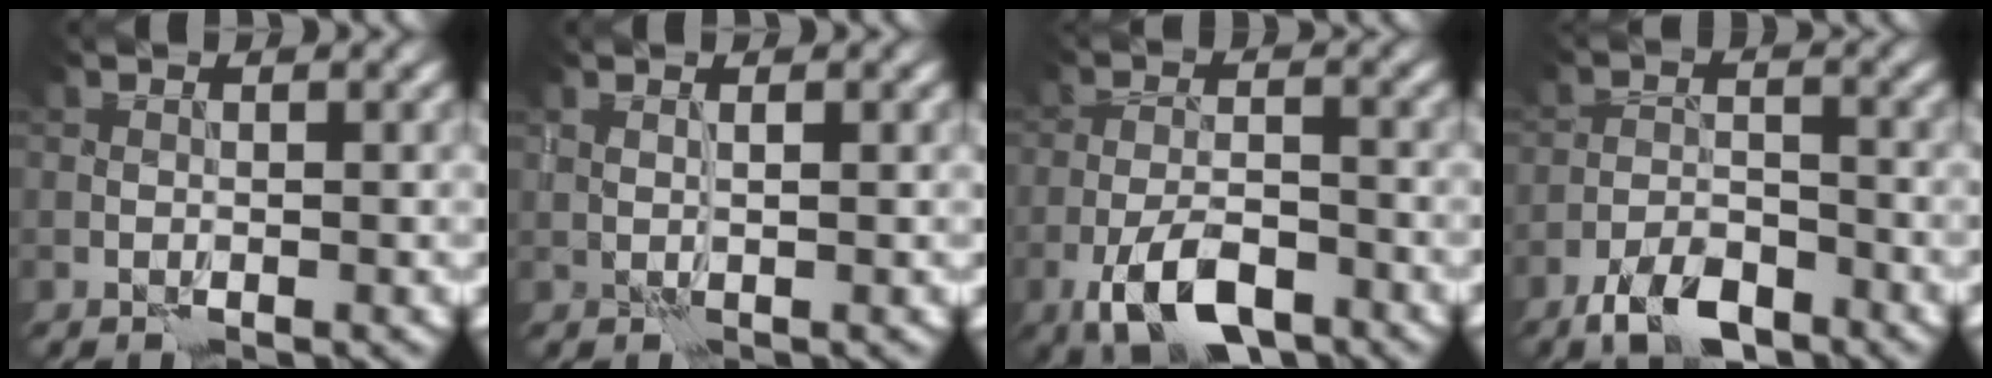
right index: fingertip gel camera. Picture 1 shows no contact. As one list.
[{"total": 0.9, "force": [0.7, -0.1, 0.5], "torque": [-0.010, -0.006, 0.015]}, {"total": 6.6, "force": [-3.9, 2.5, 4.6], "torque": [-0.080, -0.001, -0.075]}, {"total": 5.2, "force": [-3.9, 1.9, 2.9], "torque": [-0.046, -0.004, -0.073]}]